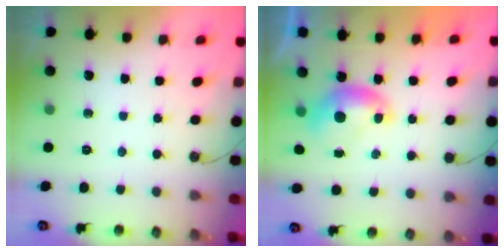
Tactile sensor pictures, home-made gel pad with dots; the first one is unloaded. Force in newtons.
{"total": 0.0}